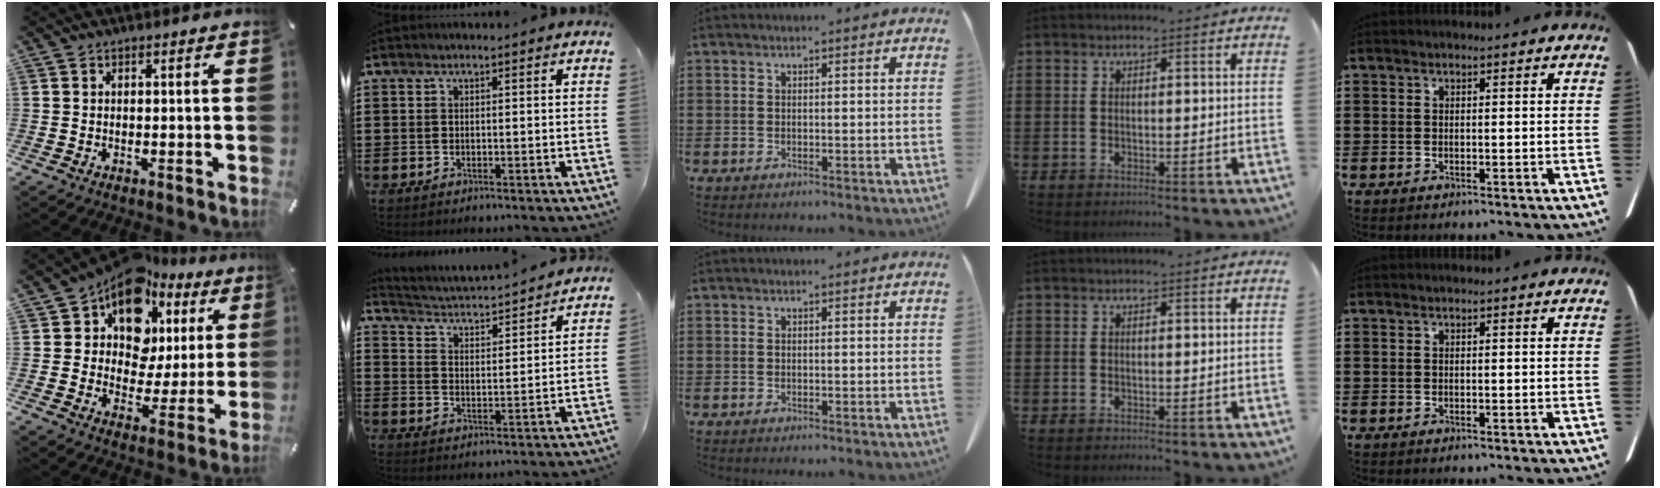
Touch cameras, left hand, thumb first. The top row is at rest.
{"thumb": {"total": 15.5, "force": [8.9, 10.1, 7.8], "torque": [-0.146, -0.052, 0.160]}, "index": {"total": 2.7, "force": [2.7, -0.3, 0.2], "torque": [-0.024, -0.031, 0.038]}}